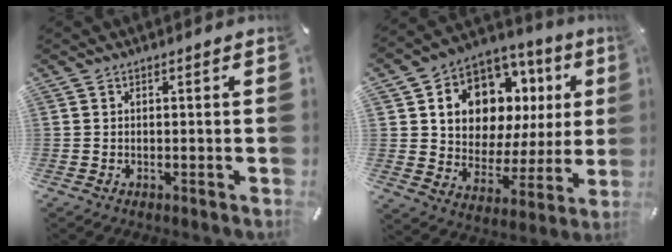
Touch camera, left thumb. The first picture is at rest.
{"total": 11.4, "force": [5.7, 8.6, 4.7], "torque": [-0.087, -0.058, 0.108]}